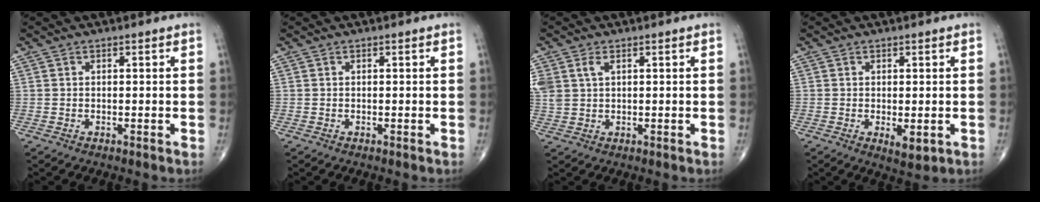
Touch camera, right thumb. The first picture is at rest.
{"total": 0.0}
{"total": 5.0, "force": [1.8, 3.1, 3.5], "torque": [-0.091, 0.008, 0.045]}
{"total": 3.4, "force": [-0.7, 1.6, 2.9], "torque": [-0.038, -0.009, -0.004]}